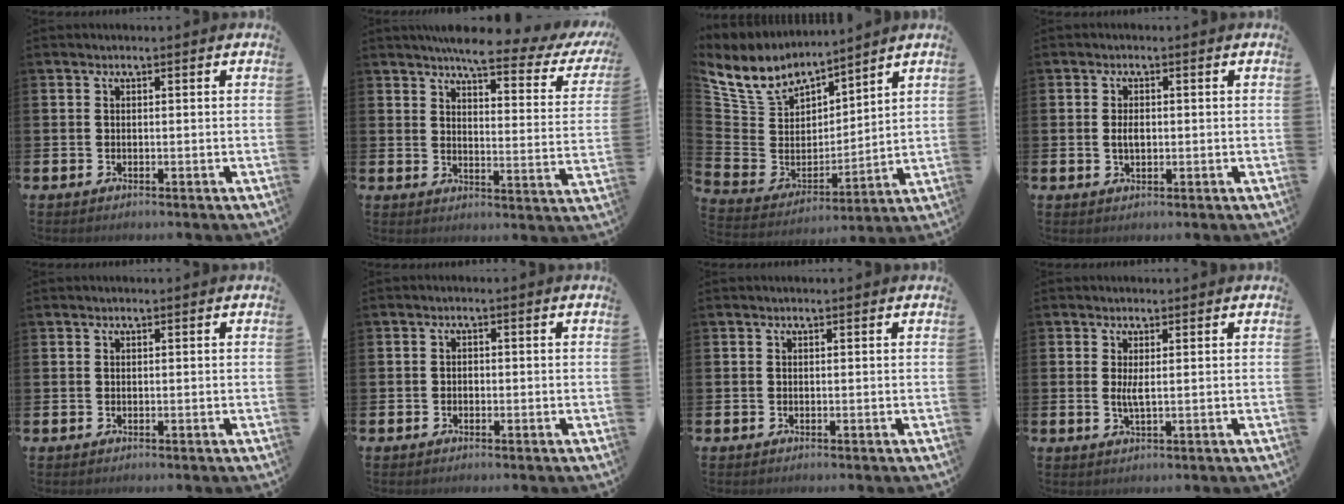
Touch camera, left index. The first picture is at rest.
{"total": 6.0, "force": [5.1, 1.0, 3.0], "torque": [-0.054, -0.040, 0.079]}
{"total": 8.2, "force": [7.3, 3.7, 0.7], "torque": [-0.071, -0.061, 0.134]}
{"total": 1.9, "force": [0.1, 1.1, 1.5], "torque": [-0.018, 0.000, -0.002]}
{"total": 0.0}
{"total": 0.9, "force": [-0.4, 0.8, 0.3], "torque": [-0.005, 0.002, -0.009]}
{"total": 0.0}
{"total": 1.8, "force": [0.7, 0.1, 1.6], "torque": [-0.028, -0.004, 0.012]}